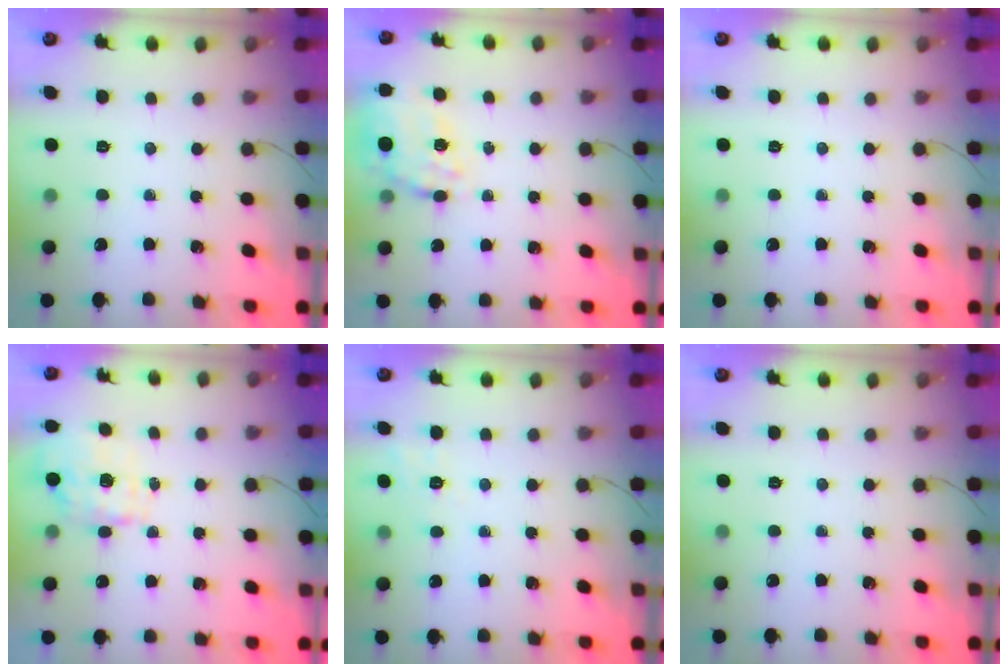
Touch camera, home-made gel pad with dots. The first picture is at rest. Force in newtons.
{"total": 15.8, "press": 15.5, "slide": 2.7}
{"total": 0.0}
{"total": 7.4, "press": 7.2, "slide": 1.5}
{"total": 1.8, "press": 0.4, "slide": 1.8}
{"total": 0.0}